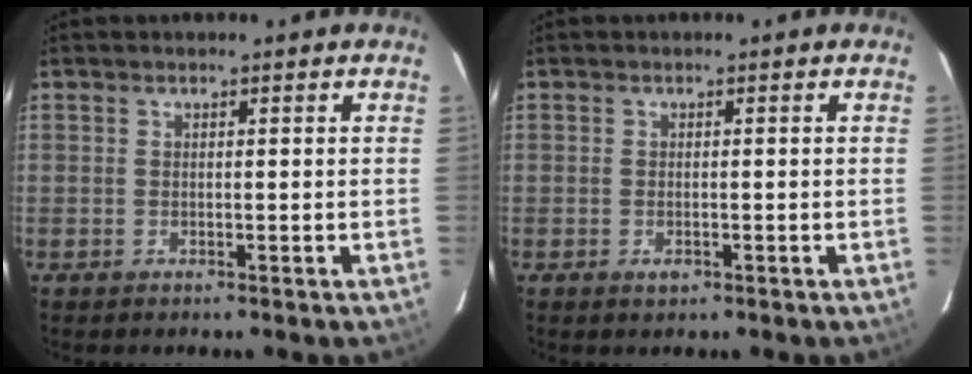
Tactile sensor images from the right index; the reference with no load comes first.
{"total": 1.2, "force": [-0.5, 0.7, 0.9], "torque": [-0.016, -0.001, -0.008]}